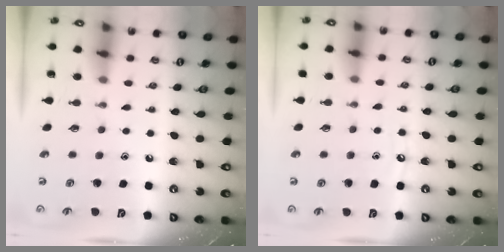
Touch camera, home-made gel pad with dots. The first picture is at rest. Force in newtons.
{"total": 4.9, "press": 4.8, "slide": 0.6}